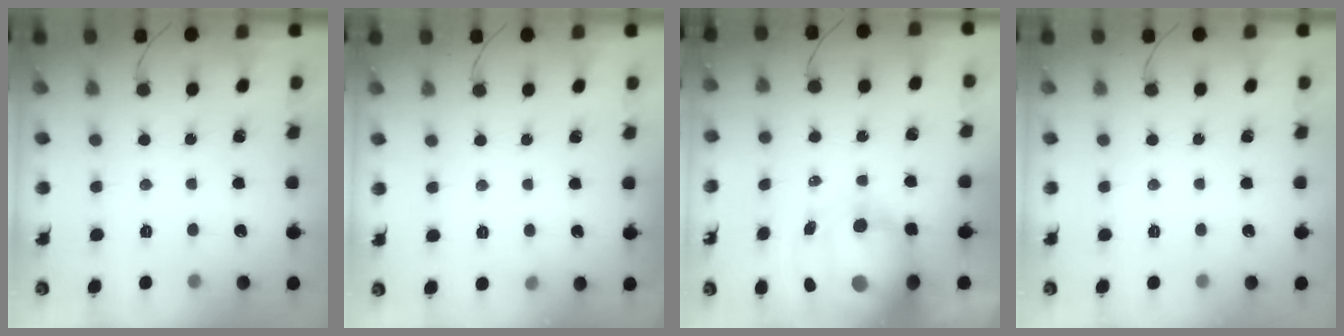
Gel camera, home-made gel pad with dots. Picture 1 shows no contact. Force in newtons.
{"total": 3.4, "press": 3.0, "slide": 1.6}
{"total": 18.4, "press": 17.9, "slide": 4.4}
{"total": 0.0}